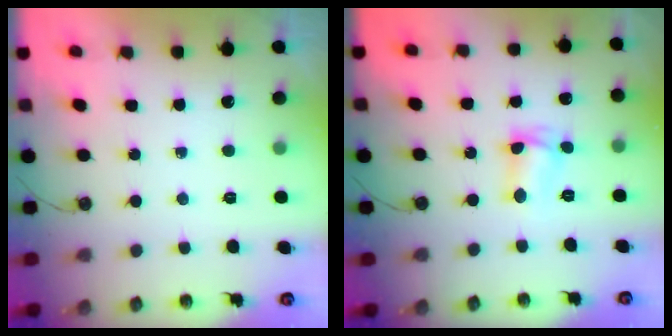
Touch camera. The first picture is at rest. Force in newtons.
{"total": 4.7, "press": 4.6, "slide": 1.3}